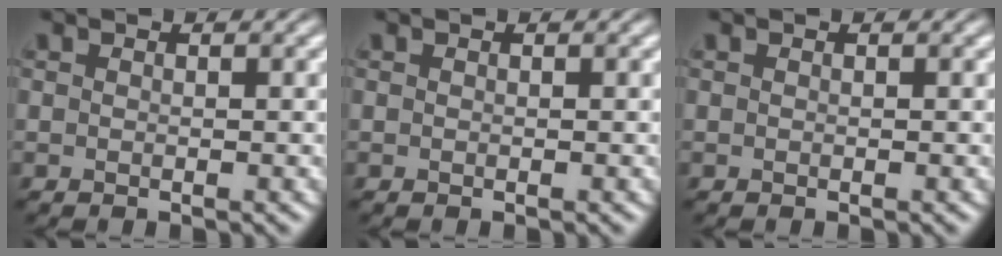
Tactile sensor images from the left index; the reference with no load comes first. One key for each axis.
{"total": 0.0}
{"total": 0.0}